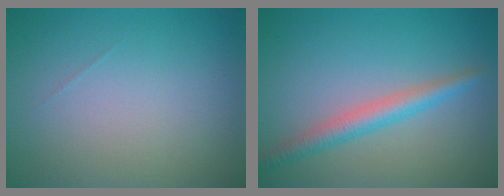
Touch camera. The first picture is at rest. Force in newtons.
{"total": 2.8, "press": 2.8, "slide": 0.1}